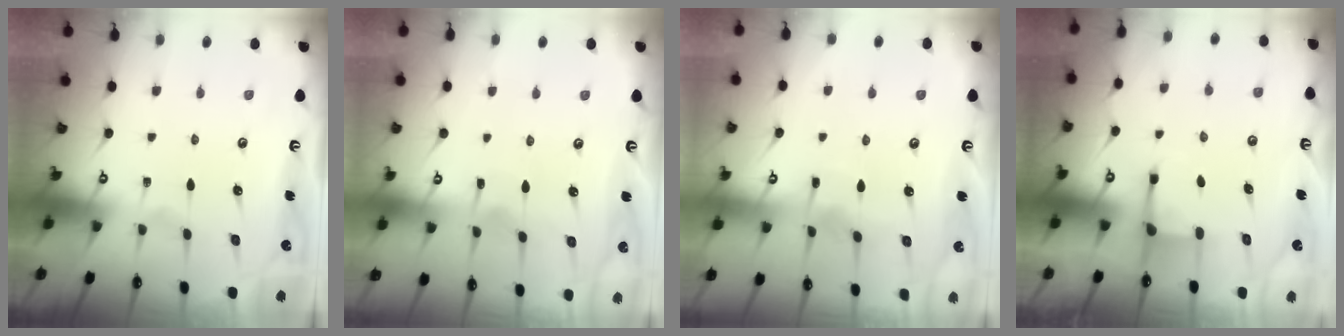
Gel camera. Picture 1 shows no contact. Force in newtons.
{"total": 3.3, "press": 3.3, "slide": 0.3}
{"total": 2.9, "press": 2.9, "slide": 0.2}
{"total": 3.0, "press": 3.0, "slide": 0.4}